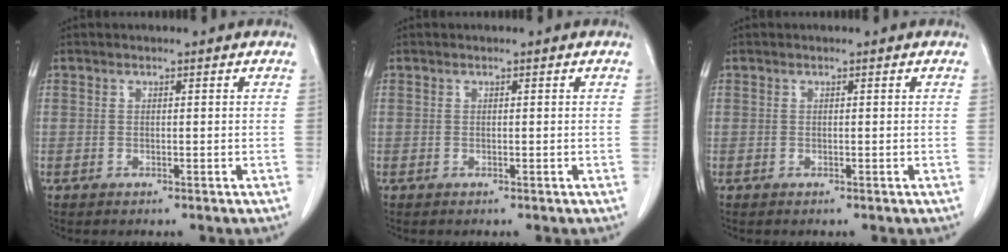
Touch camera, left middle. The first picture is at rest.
{"total": 0.0}
{"total": 0.0}